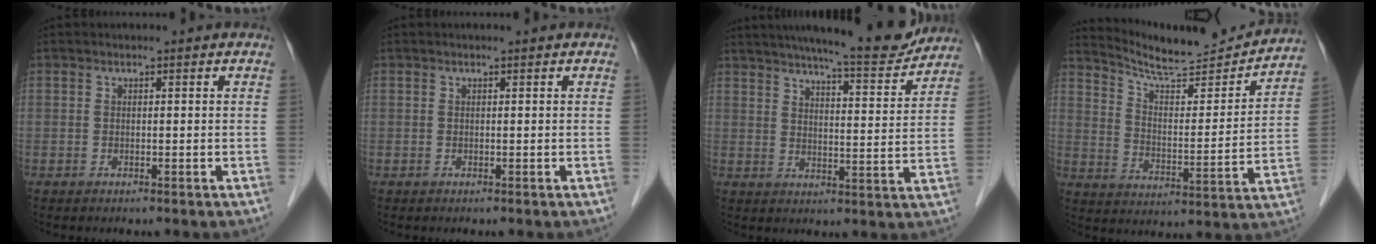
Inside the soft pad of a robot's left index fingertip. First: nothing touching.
{"total": 0.0}
{"total": 14.9, "force": [13.4, 1.1, 6.4], "torque": [-0.092, -0.010, 0.179]}
{"total": 16.3, "force": [15.7, 0.6, 4.0], "torque": [-0.070, -0.028, 0.233]}